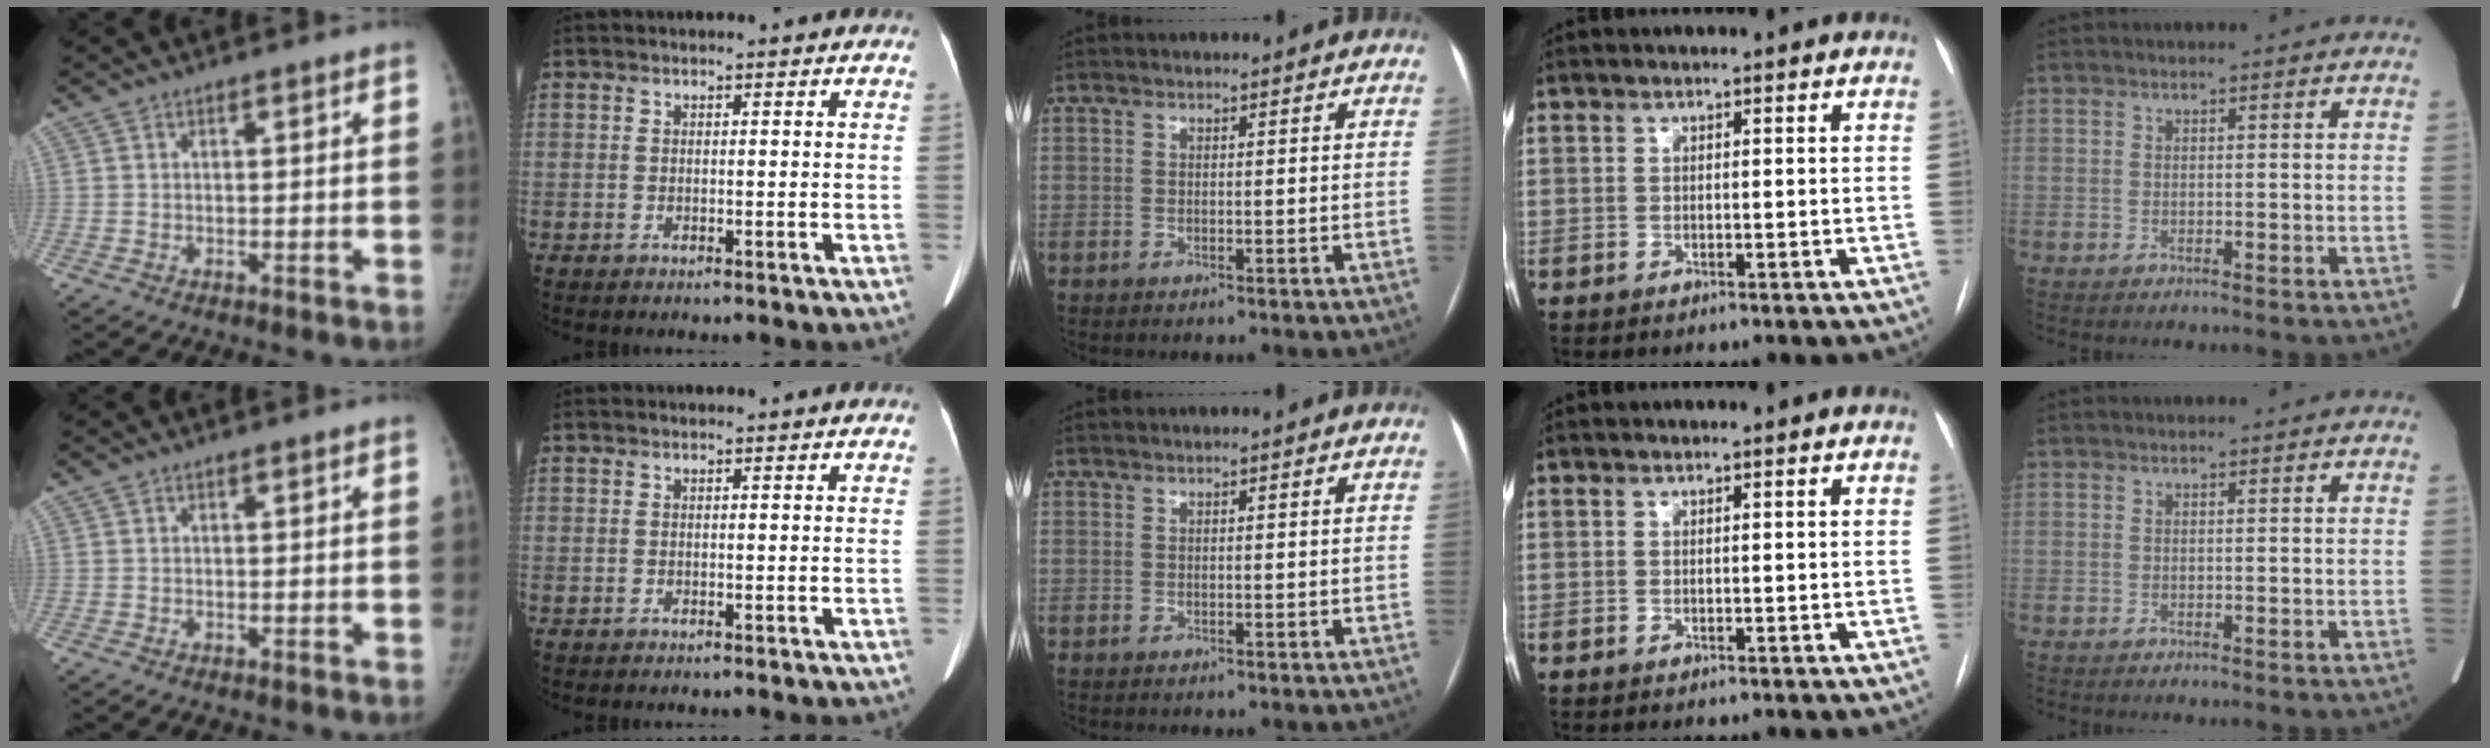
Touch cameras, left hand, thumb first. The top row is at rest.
{}